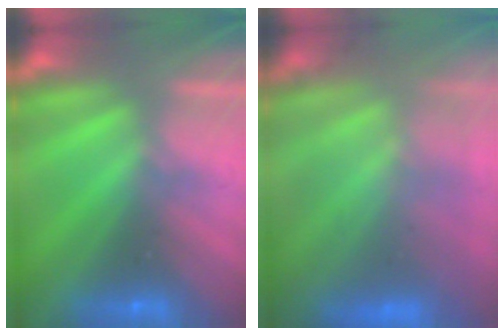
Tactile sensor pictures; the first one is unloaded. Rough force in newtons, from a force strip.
{"total": 9.0}